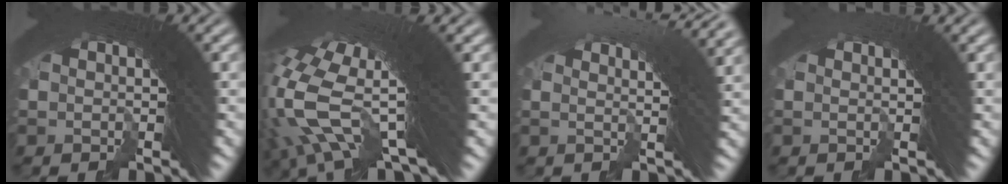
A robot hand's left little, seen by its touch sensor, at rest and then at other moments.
{"total": 10.9, "force": [2.3, 4.8, 9.5], "torque": [-0.174, 0.005, 0.034]}
{"total": 5.8, "force": [4.0, 0.5, 4.2], "torque": [-0.033, 0.031, 0.045]}
{"total": 1.2, "force": [0.9, -0.7, 0.4], "torque": [0.001, 0.009, 0.012]}